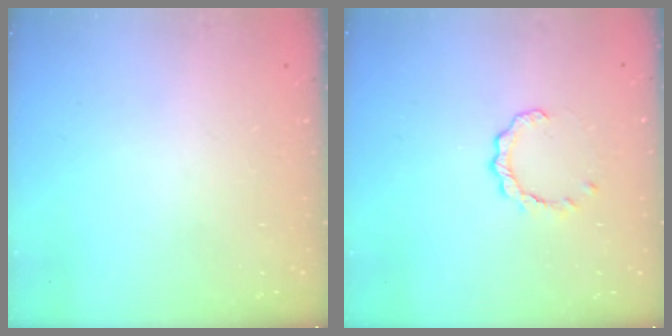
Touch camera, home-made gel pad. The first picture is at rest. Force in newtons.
{"total": 2.6, "press": 2.6, "slide": 0.2}